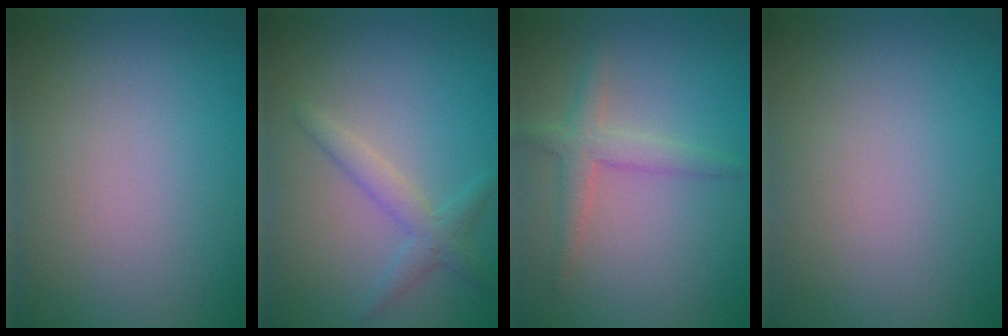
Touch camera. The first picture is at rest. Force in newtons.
{"total": 2.3, "press": 2.3, "slide": 0.1}
{"total": 2.5, "press": 2.5, "slide": 0.2}
{"total": 0.0}